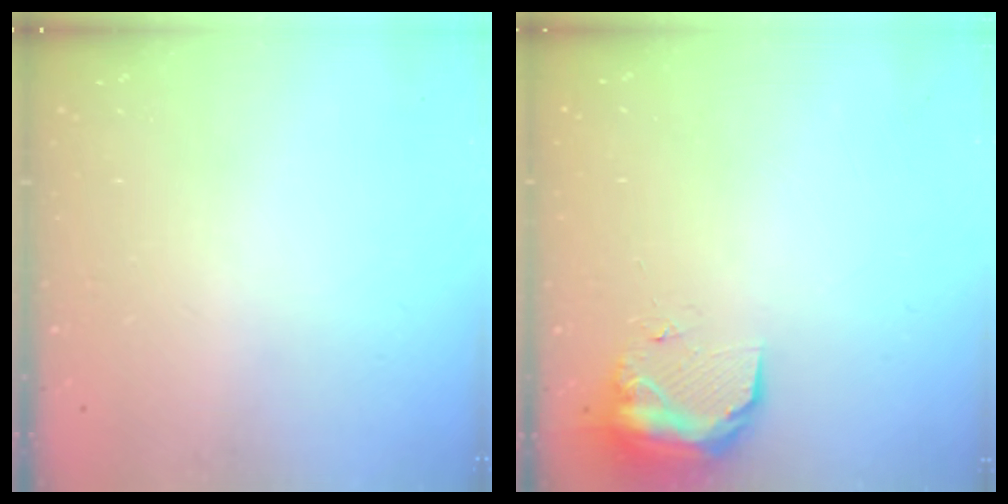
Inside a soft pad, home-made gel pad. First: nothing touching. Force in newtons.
{"total": 9.6, "press": 9.6, "slide": 0.5}